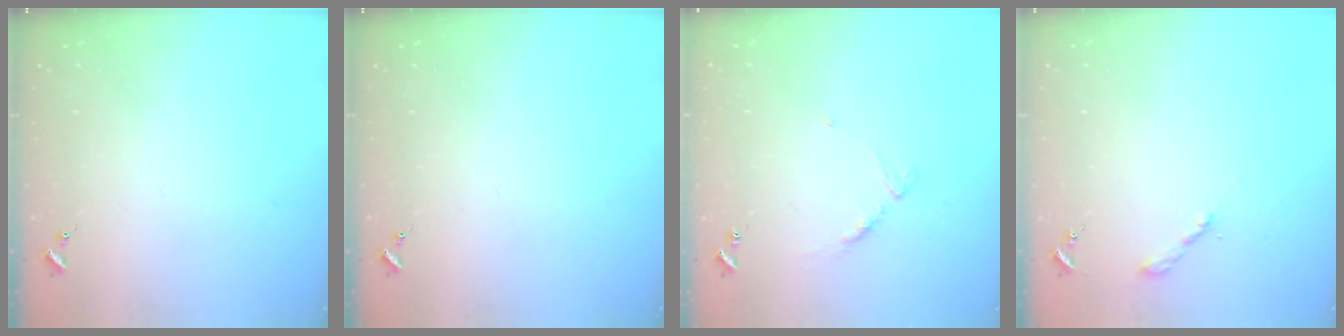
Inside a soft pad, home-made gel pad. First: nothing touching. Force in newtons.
{"total": 0.0}
{"total": 4.7, "press": 4.6, "slide": 0.5}
{"total": 2.0, "press": 2.0, "slide": 0.2}